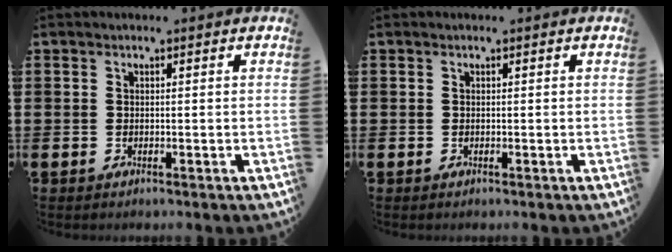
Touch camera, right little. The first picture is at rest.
{"total": 0.0}